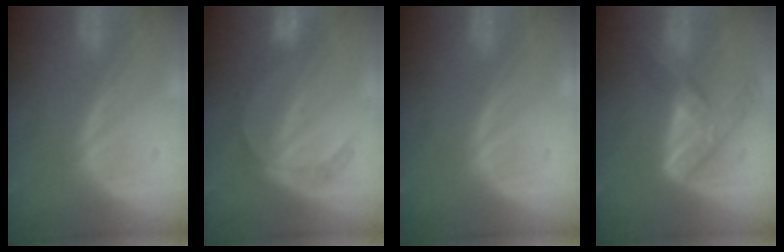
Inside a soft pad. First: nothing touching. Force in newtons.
{"total": 5.1, "press": 4.9, "slide": 1.4}
{"total": 0.0}
{"total": 7.4, "press": 6.2, "slide": 4.0}